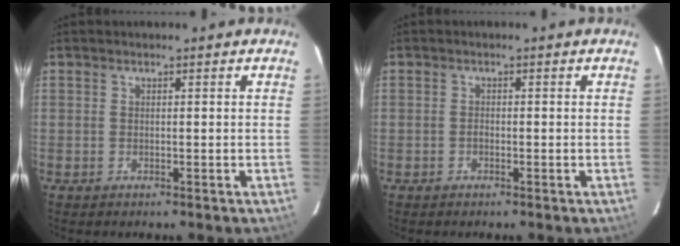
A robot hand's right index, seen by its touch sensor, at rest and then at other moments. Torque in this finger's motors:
{"motor_torque": [0.32, -0.03, 0.19, 0.01]}